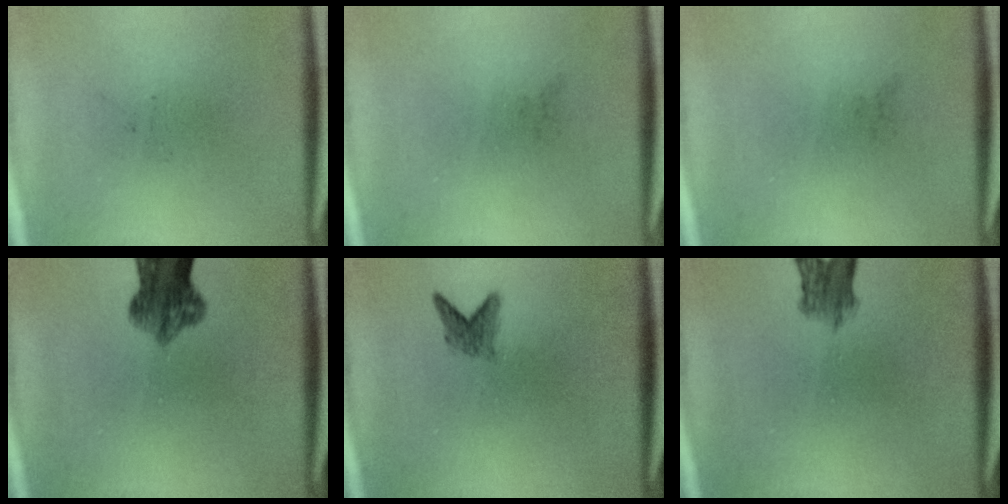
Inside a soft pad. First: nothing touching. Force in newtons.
{"total": 0.0}
{"total": 0.0}
{"total": 6.5}
{"total": 1.7}
{"total": 3.2}